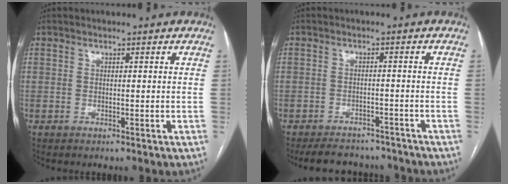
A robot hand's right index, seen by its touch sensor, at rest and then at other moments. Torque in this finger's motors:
{"motor_torque": [-0.26, -0.33, 0.00, -0.04]}